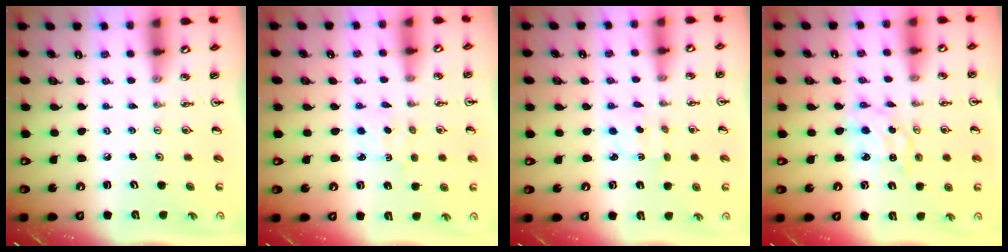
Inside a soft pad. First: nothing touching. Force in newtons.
{"total": 1.7, "press": 1.7, "slide": 0.3}
{"total": 2.1, "press": 2.0, "slide": 0.6}
{"total": 2.6, "press": 2.6, "slide": 0.3}